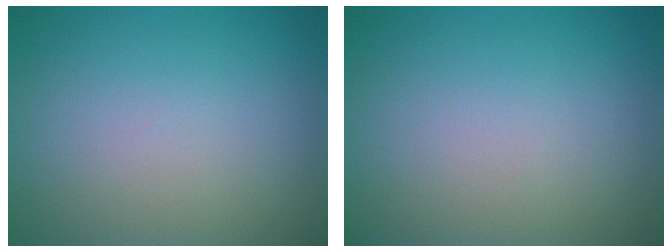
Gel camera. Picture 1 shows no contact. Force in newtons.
{"total": 0.0}